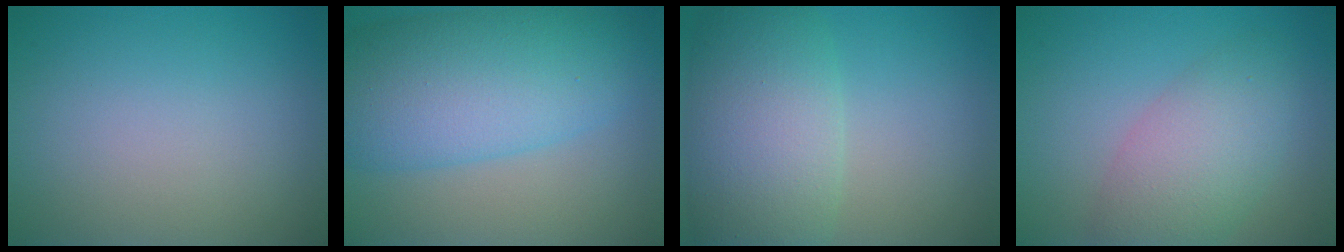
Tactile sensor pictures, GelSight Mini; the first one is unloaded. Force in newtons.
{"total": 9.8, "press": 9.8, "slide": 0.2}
{"total": 8.2, "press": 8.1, "slide": 0.6}
{"total": 5.3, "press": 5.3, "slide": 0.1}